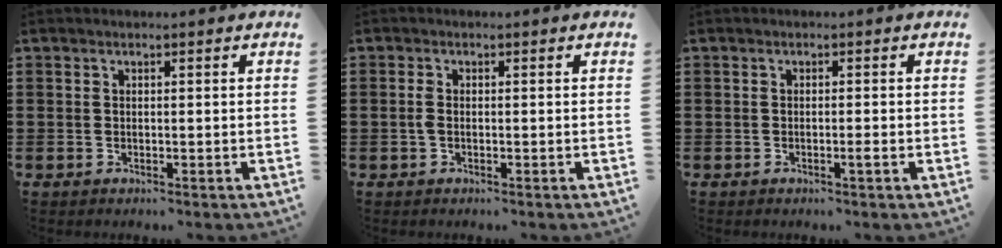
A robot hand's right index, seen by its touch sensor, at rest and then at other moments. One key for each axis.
{"total": 1.3, "fx": -0.3, "fy": 0.4, "fz": 1.2, "tx": -0.030, "ty": -0.004, "tz": -0.007}
{"total": 1.0, "fx": -0.4, "fy": 0.0, "fz": 0.9, "tx": -0.015, "ty": -0.003, "tz": -0.007}